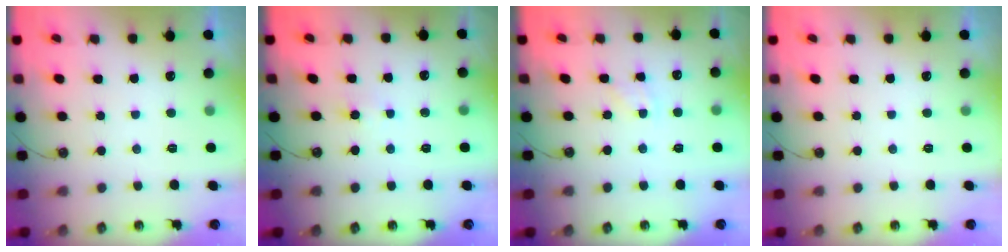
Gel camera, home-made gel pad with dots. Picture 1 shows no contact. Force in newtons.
{"total": 3.6, "press": 3.5, "slide": 0.4}
{"total": 2.4, "press": 2.4, "slide": 0.4}
{"total": 0.0}